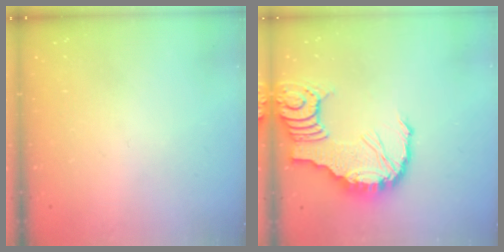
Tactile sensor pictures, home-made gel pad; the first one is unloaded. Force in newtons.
{"total": 14.7, "press": 14.6, "slide": 1.5}